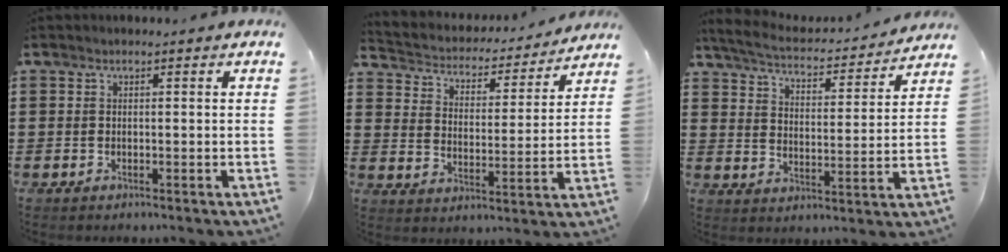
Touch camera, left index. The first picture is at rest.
{"total": 3.1, "force": [3.0, 0.6, -0.1], "torque": [-0.022, -0.030, 0.043]}
{"total": 4.0, "force": [3.9, 0.2, 0.9], "torque": [-0.041, -0.030, 0.060]}